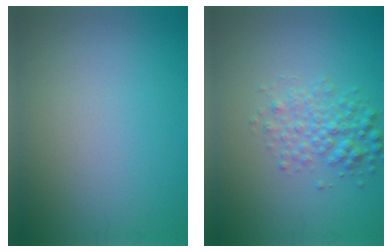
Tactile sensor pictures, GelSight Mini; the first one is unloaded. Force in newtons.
{"total": 3.0, "press": 3.0, "slide": 0.1}